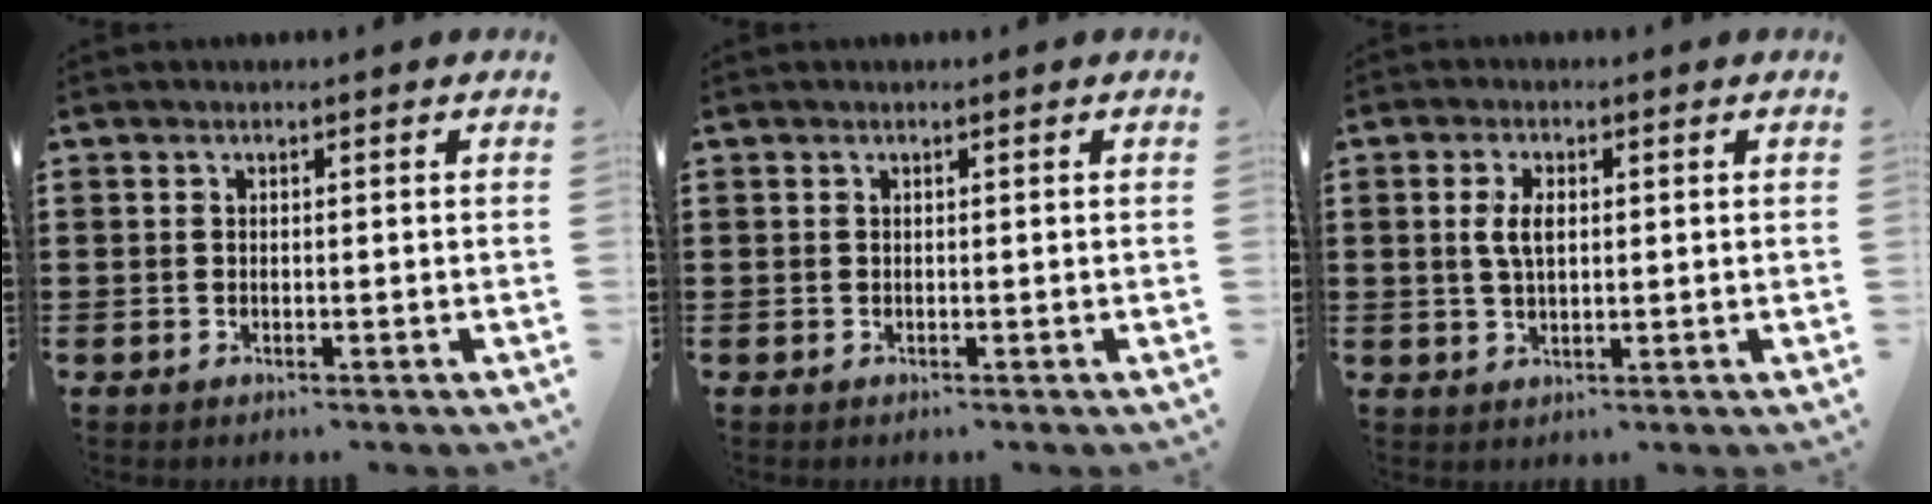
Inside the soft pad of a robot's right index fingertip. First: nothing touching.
{"total": 0.0}
{"total": 4.0, "force": [0.6, 1.9, 3.5], "torque": [-0.079, 0.007, 0.006]}